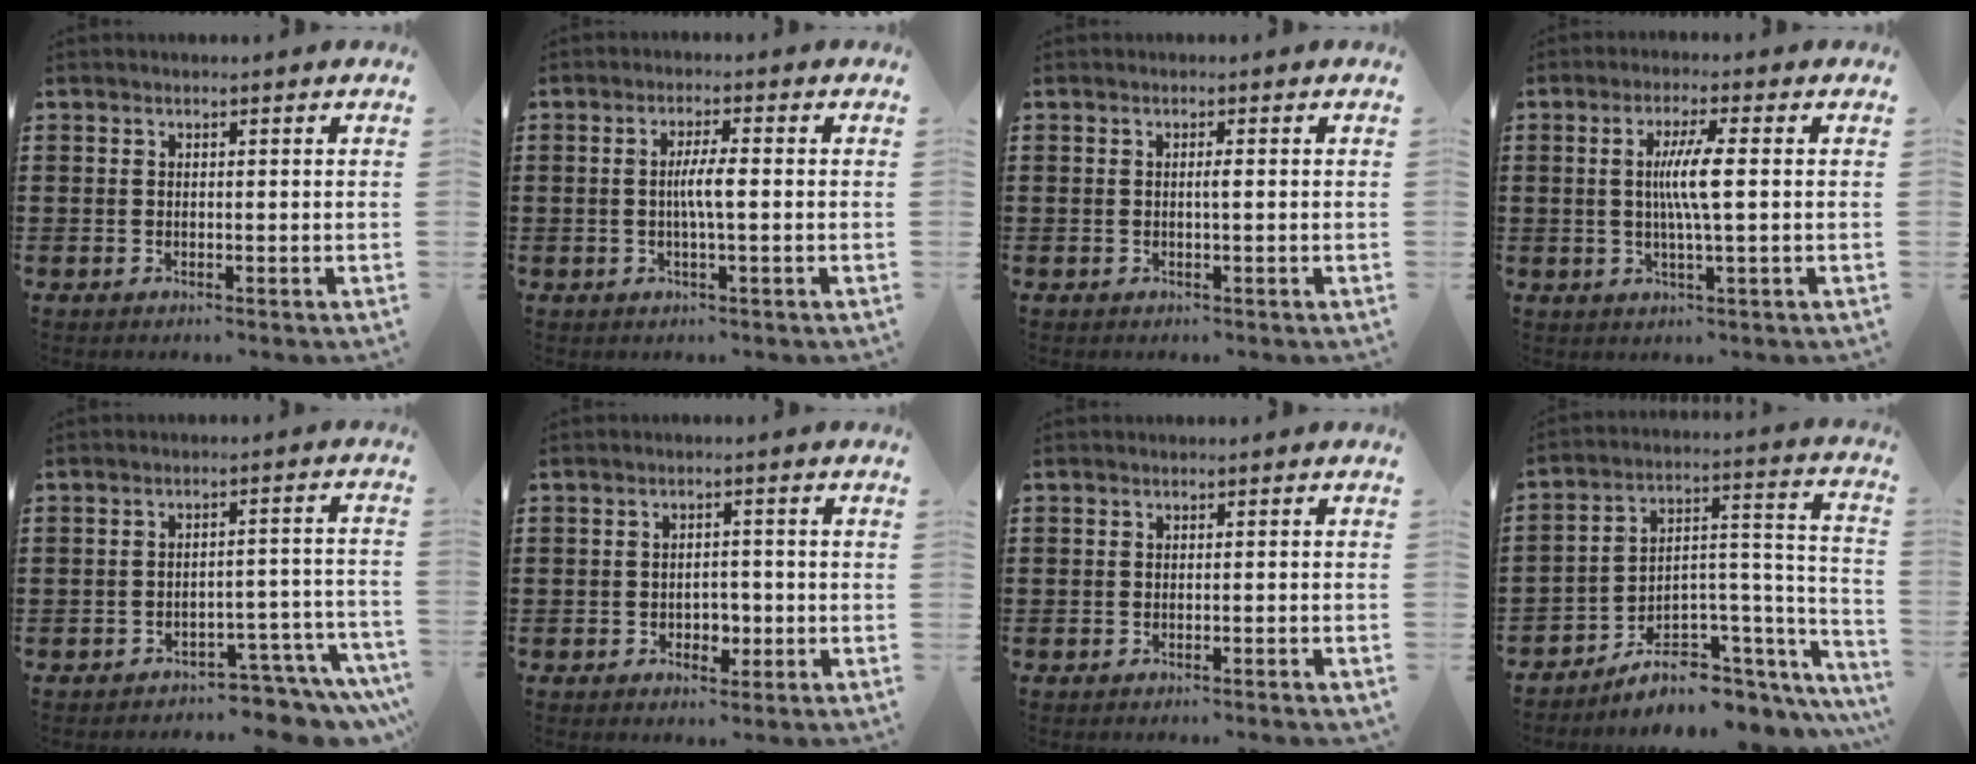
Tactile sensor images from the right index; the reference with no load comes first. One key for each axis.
{"total": 3.8, "fx": -0.3, "fy": 0.3, "fz": 3.7, "tx": -0.066, "ty": -0.003, "tz": -0.007}
{"total": 1.0, "fx": 0.0, "fy": 0.0, "fz": 1.0, "tx": -0.019, "ty": -0.004, "tz": 0.000}
{"total": 5.7, "fx": 0.4, "fy": 0.1, "fz": 5.7, "tx": -0.112, "ty": -0.009, "tz": 0.000}
{"total": 4.4, "fx": -4.1, "fy": 0.7, "fz": 1.5, "tx": -0.027, "ty": 0.004, "tz": -0.080}
{"total": 2.8, "fx": -1.0, "fy": 2.0, "fz": 1.6, "tx": -0.035, "ty": 0.004, "tz": -0.023}
{"total": 0.7, "fx": -0.6, "fy": -0.1, "fz": 0.4, "tx": -0.009, "ty": -0.002, "tz": -0.011}
{"total": 7.3, "fx": -5.5, "fy": 3.8, "fz": 3.1, "tx": -0.055, "ty": 0.003, "tz": -0.095}